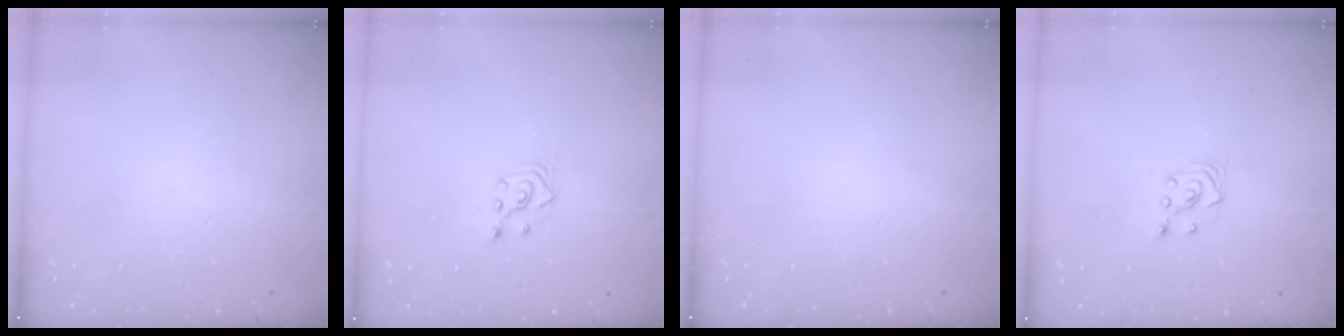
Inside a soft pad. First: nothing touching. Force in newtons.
{"total": 2.4, "press": 2.2, "slide": 0.8}
{"total": 0.0}
{"total": 2.9, "press": 2.7, "slide": 1.0}